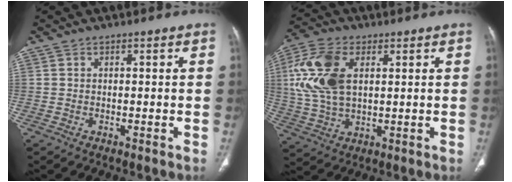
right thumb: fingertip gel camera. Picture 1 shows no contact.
{"total": 14.2, "force": [3.4, 8.2, 11.1], "torque": [-0.242, 0.002, 0.066]}